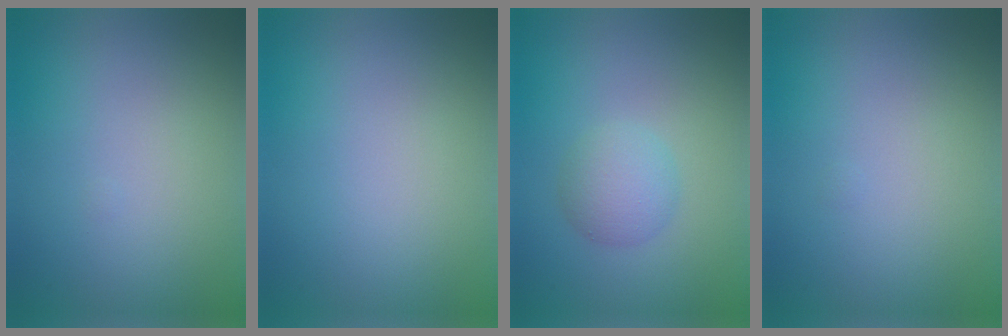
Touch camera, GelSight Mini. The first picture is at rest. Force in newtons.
{"total": 0.0}
{"total": 2.9, "press": 2.9, "slide": 0.1}
{"total": 0.0}